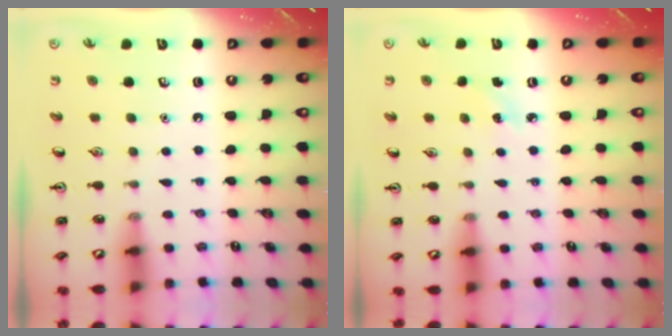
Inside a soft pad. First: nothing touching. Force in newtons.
{"total": 2.8, "press": 2.6, "slide": 1.0}